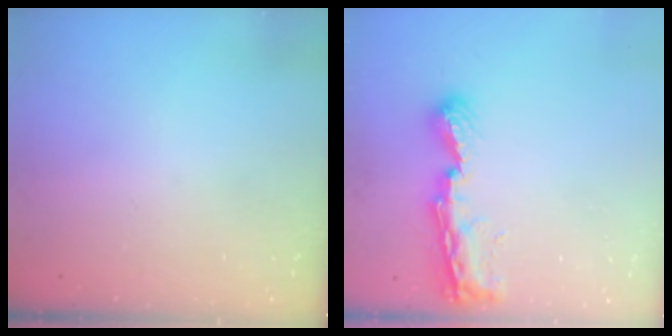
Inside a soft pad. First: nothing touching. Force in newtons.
{"total": 8.4, "press": 8.4, "slide": 1.1}